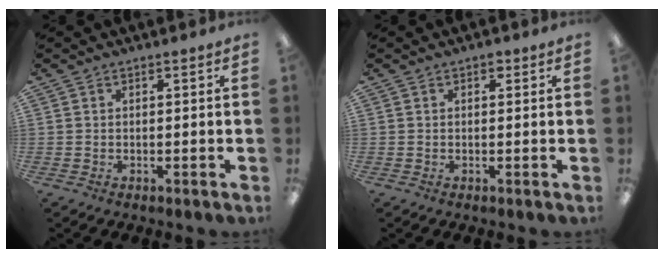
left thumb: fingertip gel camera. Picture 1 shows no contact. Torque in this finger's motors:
{"motor_torque": [0.22, -0.14, 0.36, 0.17, 0.00]}